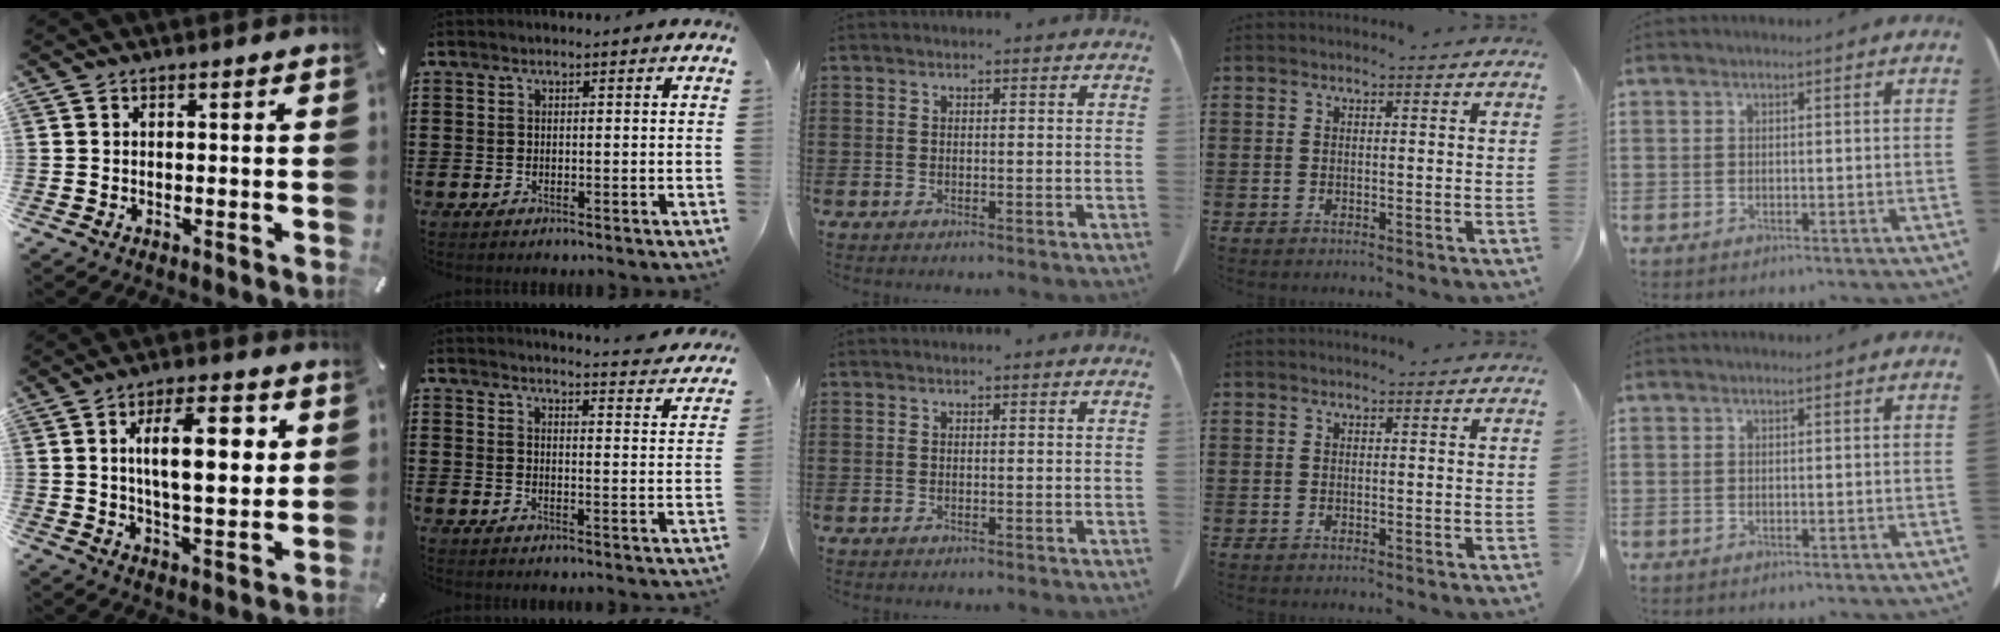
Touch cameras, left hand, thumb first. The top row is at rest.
{"thumb": {"total": 14.1, "force": [3.8, 6.1, 12.1], "torque": [-0.187, 0.001, 0.059]}, "index": {"total": 3.6, "force": [3.5, -0.6, 0.6], "torque": [-0.020, -0.032, 0.056]}}